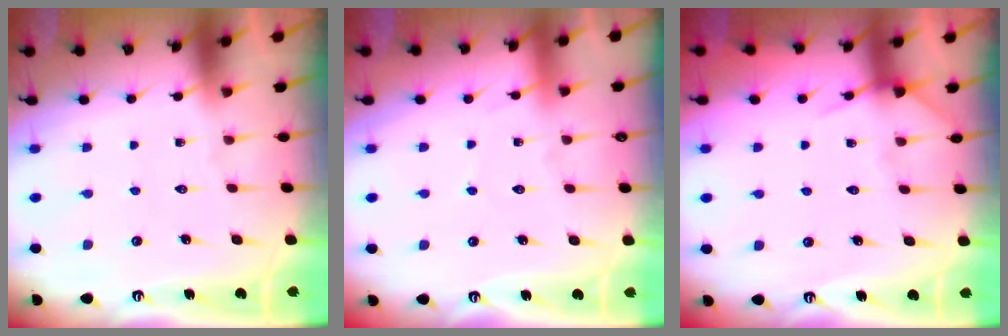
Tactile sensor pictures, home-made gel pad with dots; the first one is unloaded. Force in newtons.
{"total": 1.9, "press": 1.9, "slide": 0.2}
{"total": 5.7, "press": 5.7, "slide": 0.8}